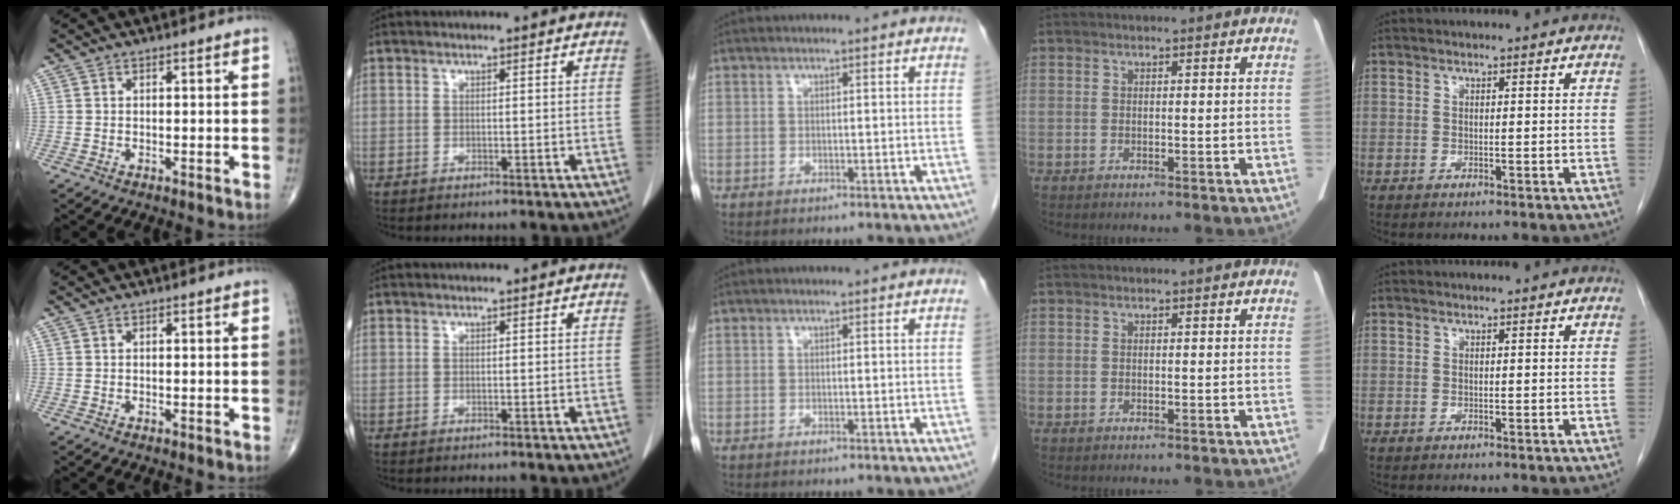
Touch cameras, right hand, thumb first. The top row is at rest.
{}